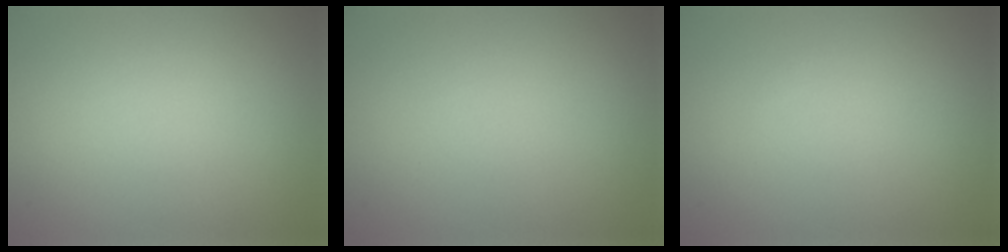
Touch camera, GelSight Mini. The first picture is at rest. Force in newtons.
{"total": 0.0}
{"total": 0.0}